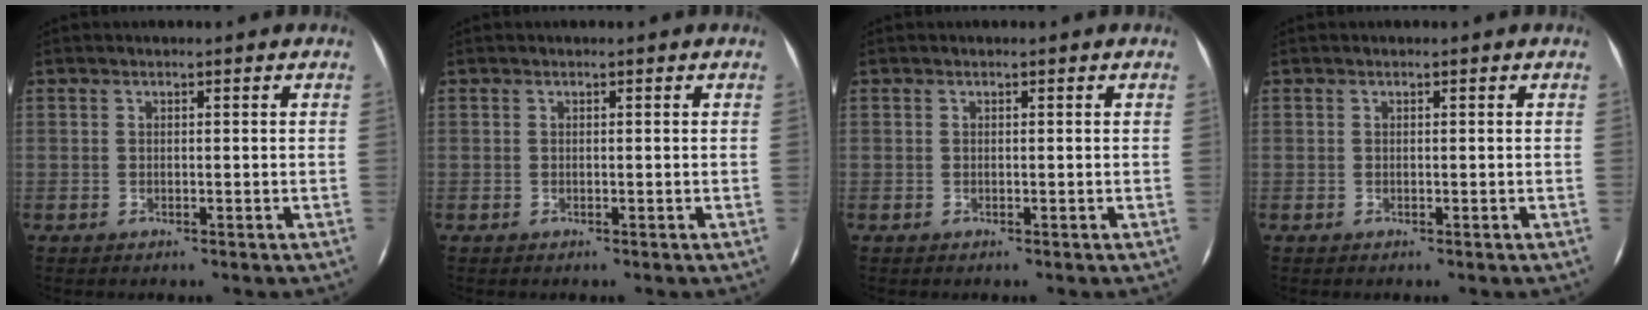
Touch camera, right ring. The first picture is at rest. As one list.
[{"total": 0.0}, {"total": 0.0}, {"total": 0.0}]